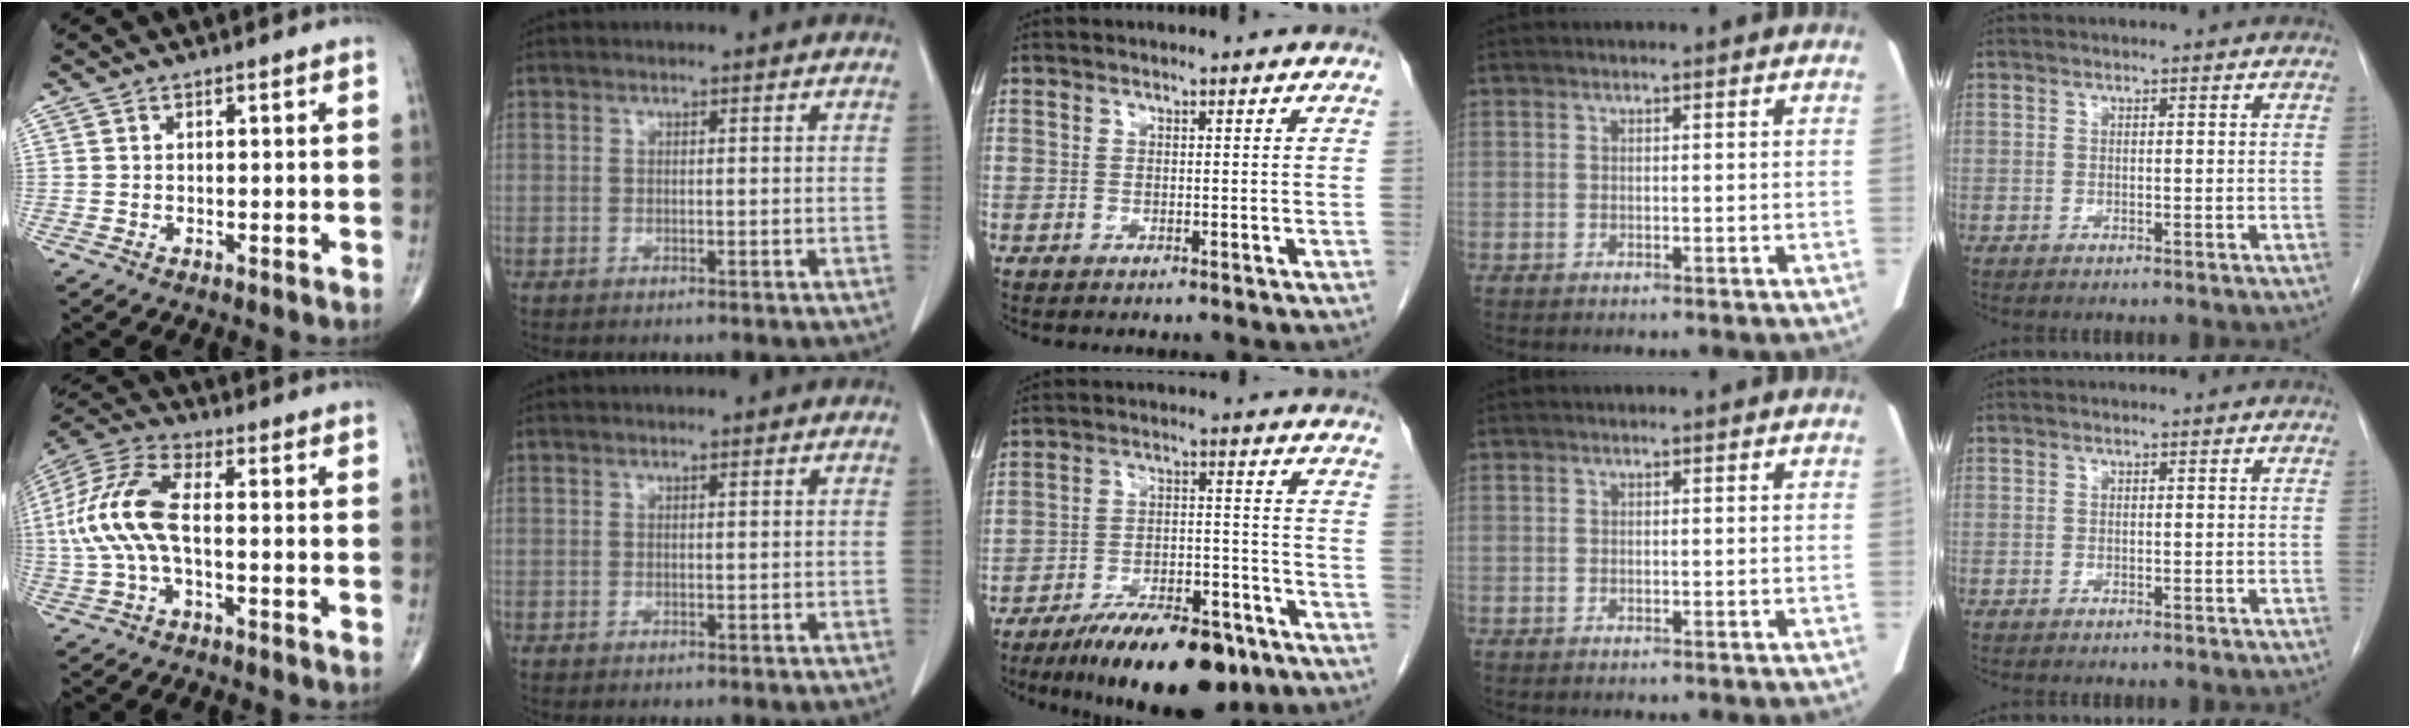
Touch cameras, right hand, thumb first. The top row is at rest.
{"thumb": {"total": 13.4, "force": [-0.8, 6.0, 12.0], "torque": [-0.277, 0.032, -0.020]}, "middle": {"total": 14.5, "force": [-10.6, 4.4, 8.8], "torque": [-0.128, 0.004, -0.171]}}